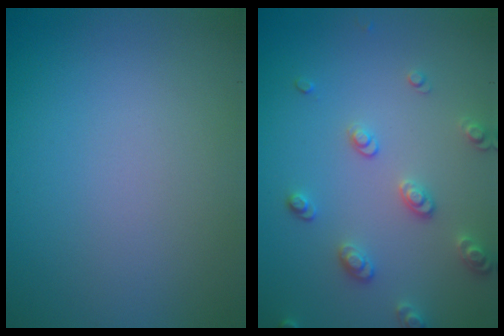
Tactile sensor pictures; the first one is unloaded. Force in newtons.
{"total": 2.7, "press": 2.7, "slide": 0.5}